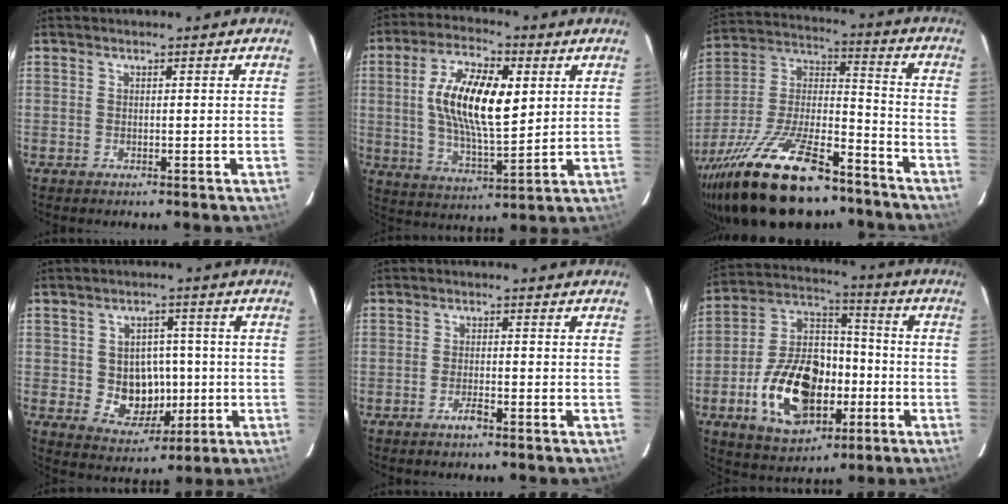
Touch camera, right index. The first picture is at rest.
{"total": 15.1, "force": [3.0, 5.9, 13.6], "torque": [-0.256, 0.009, 0.057]}
{"total": 28.0, "force": [-19.7, 10.0, 17.2], "torque": [-0.337, -0.015, -0.316]}
{"total": 8.6, "force": [-0.9, 7.3, 4.4], "torque": [-0.091, 0.007, 0.003]}
{"total": 2.3, "force": [-1.6, 0.6, 1.5], "torque": [-0.037, 0.001, -0.032]}
{"total": 19.6, "force": [-6.2, 12.0, 14.2], "torque": [-0.292, 0.020, -0.090]}